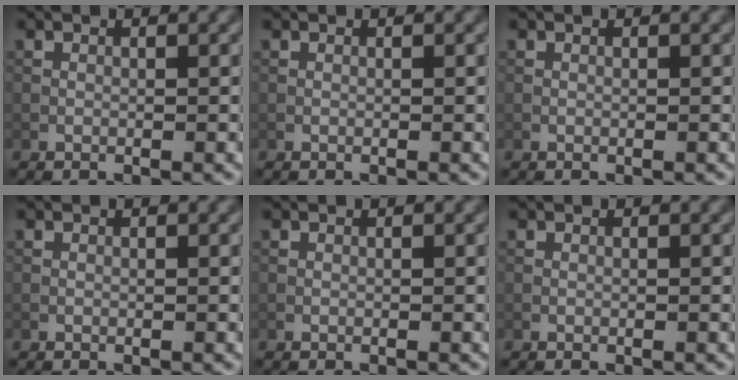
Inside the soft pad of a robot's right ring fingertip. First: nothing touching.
{"total": 0.0}
{"total": 0.0}
{"total": 0.0}
{"total": 0.0}
{"total": 0.0}